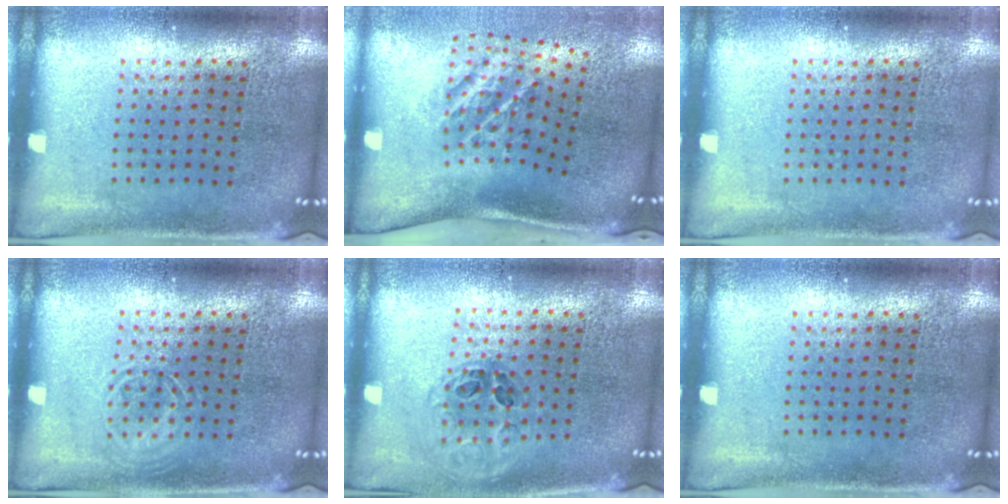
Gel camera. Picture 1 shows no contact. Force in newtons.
{"total": 2.3, "press": 1.3, "slide": 1.9}
{"total": 0.0}
{"total": 1.6, "press": 1.6, "slide": 0.2}
{"total": 1.1, "press": 1.0, "slide": 0.4}
{"total": 0.0}